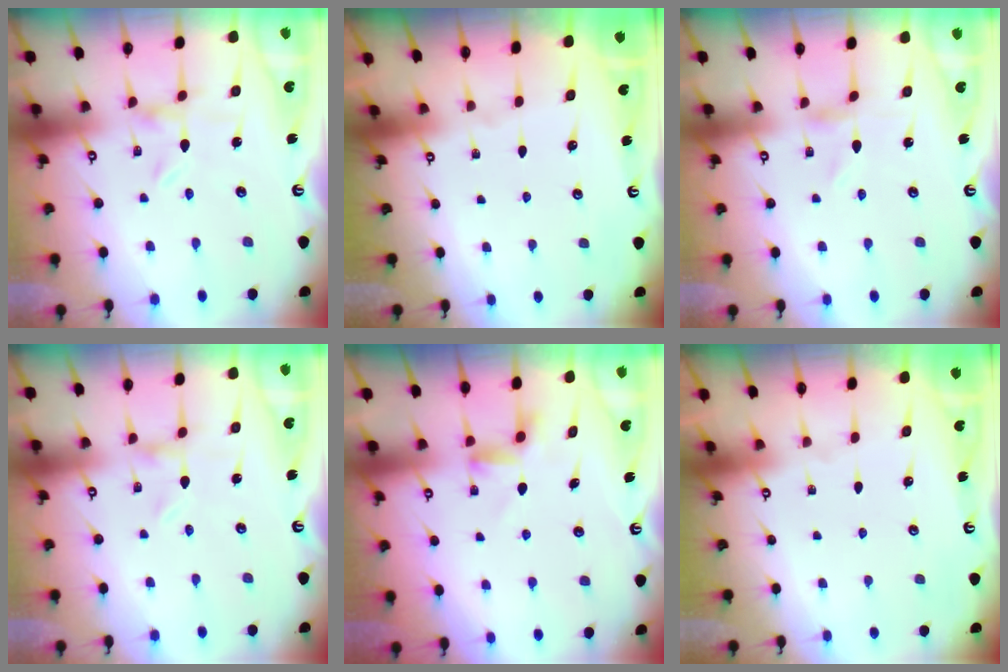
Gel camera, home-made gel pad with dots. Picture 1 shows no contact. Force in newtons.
{"total": 0.0}
{"total": 1.0, "press": 1.0, "slide": 0.1}
{"total": 0.0}
{"total": 4.1, "press": 4.0, "slide": 0.5}
{"total": 0.0}